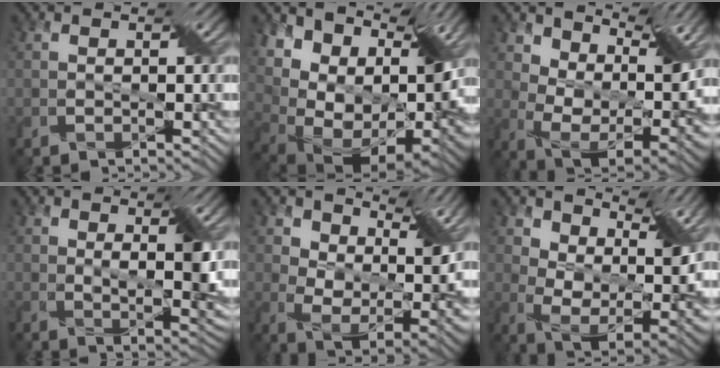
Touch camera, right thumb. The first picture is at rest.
{"total": 16.4, "force": [7.7, 9.6, 10.8], "torque": [-0.190, 0.025, 0.154]}
{"total": 10.3, "force": [7.0, 4.5, 6.1], "torque": [-0.122, -0.004, 0.121]}
{"total": 3.6, "force": [1.4, 0.6, 3.3], "torque": [-0.057, -0.004, 0.030]}
{"total": 8.2, "force": [4.8, 4.2, 5.1], "torque": [-0.098, -0.010, 0.087]}
{"total": 9.3, "force": [5.6, 4.4, 5.9], "torque": [-0.111, -0.009, 0.099]}